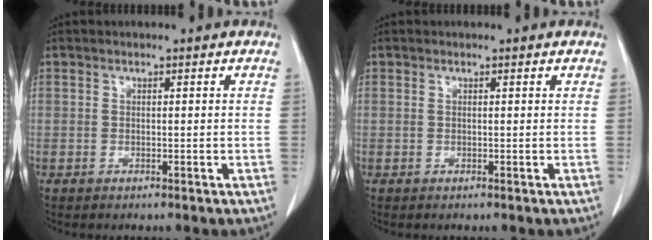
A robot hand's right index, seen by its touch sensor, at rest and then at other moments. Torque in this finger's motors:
{"motor_torque": [-0.06, 0.09, -0.15, -0.08]}